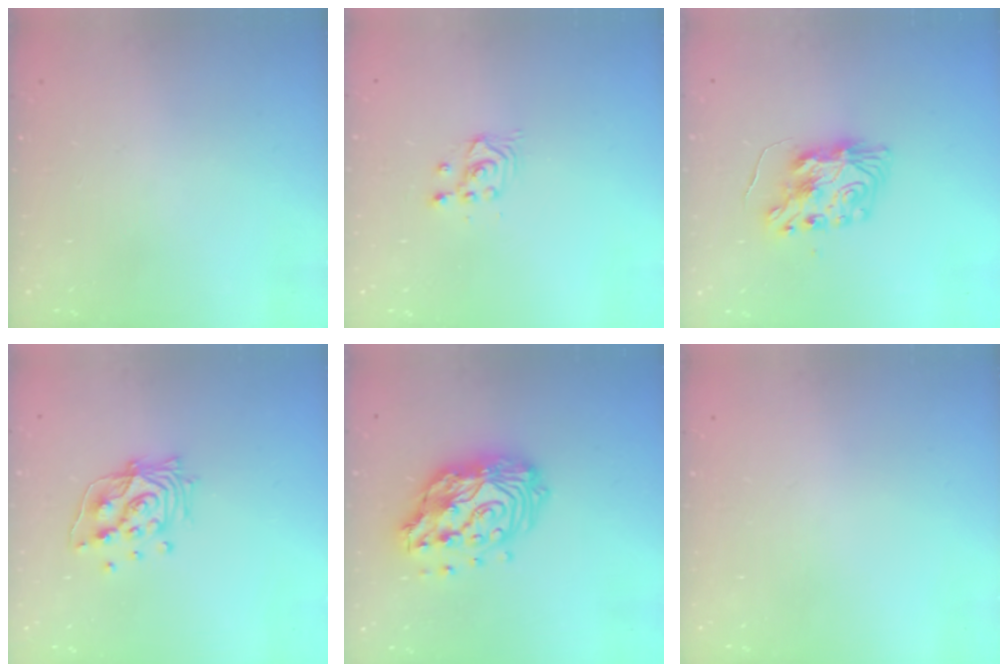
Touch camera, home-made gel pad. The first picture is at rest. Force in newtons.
{"total": 2.4, "press": 2.4, "slide": 0.2}
{"total": 9.0, "press": 9.0, "slide": 0.9}
{"total": 13.7, "press": 13.4, "slide": 3.0}
{"total": 16.8, "press": 16.7, "slide": 1.6}
{"total": 0.0}